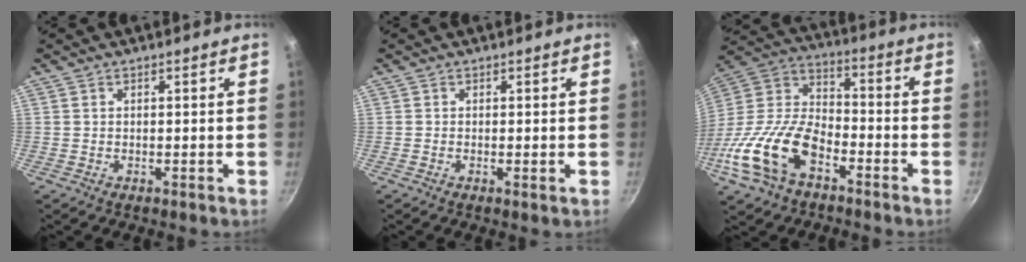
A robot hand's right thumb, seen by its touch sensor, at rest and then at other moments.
{"total": 0.6, "force": [-0.1, 0.1, 0.6], "torque": [-0.012, -0.003, -0.003]}
{"total": 19.6, "force": [-9.1, 10.9, 13.4], "torque": [-0.247, 0.053, -0.193]}